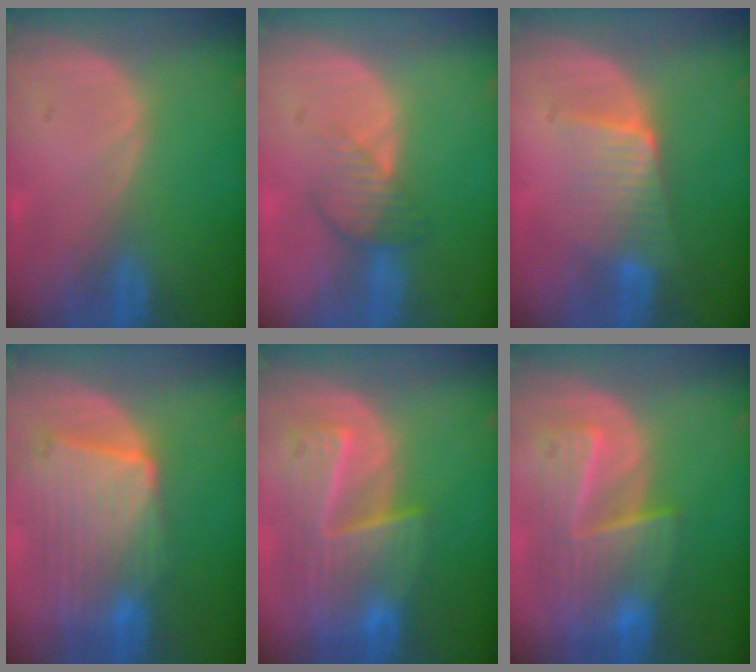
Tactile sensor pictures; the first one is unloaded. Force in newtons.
{"total": 4.1, "press": 3.5, "slide": 2.0}
{"total": 5.8, "press": 5.5, "slide": 1.7}
{"total": 10.4, "press": 9.1, "slide": 5.0}
{"total": 9.5, "press": 8.4, "slide": 4.5}
{"total": 9.4, "press": 8.3, "slide": 4.2}